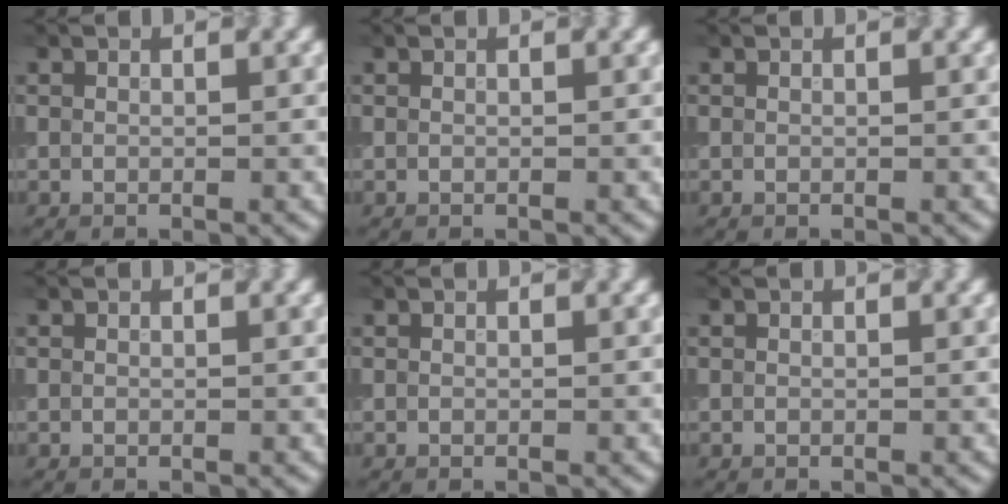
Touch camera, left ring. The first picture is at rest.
{"total": 0.0}
{"total": 0.0}
{"total": 0.0}
{"total": 0.0}
{"total": 0.0}